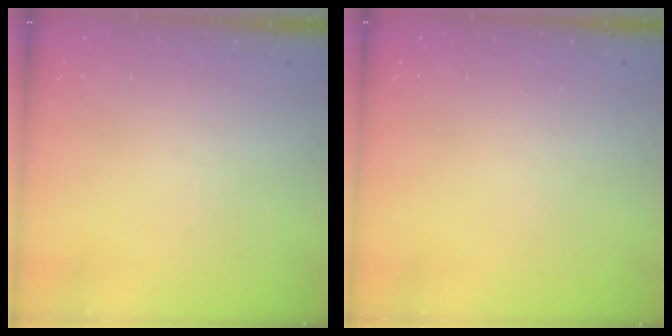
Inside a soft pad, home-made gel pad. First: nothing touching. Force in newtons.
{"total": 0.0}